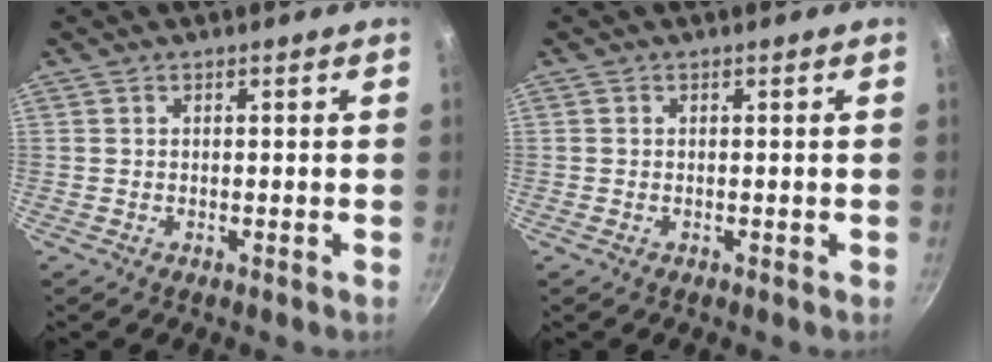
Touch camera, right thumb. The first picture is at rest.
{"total": 0.0}